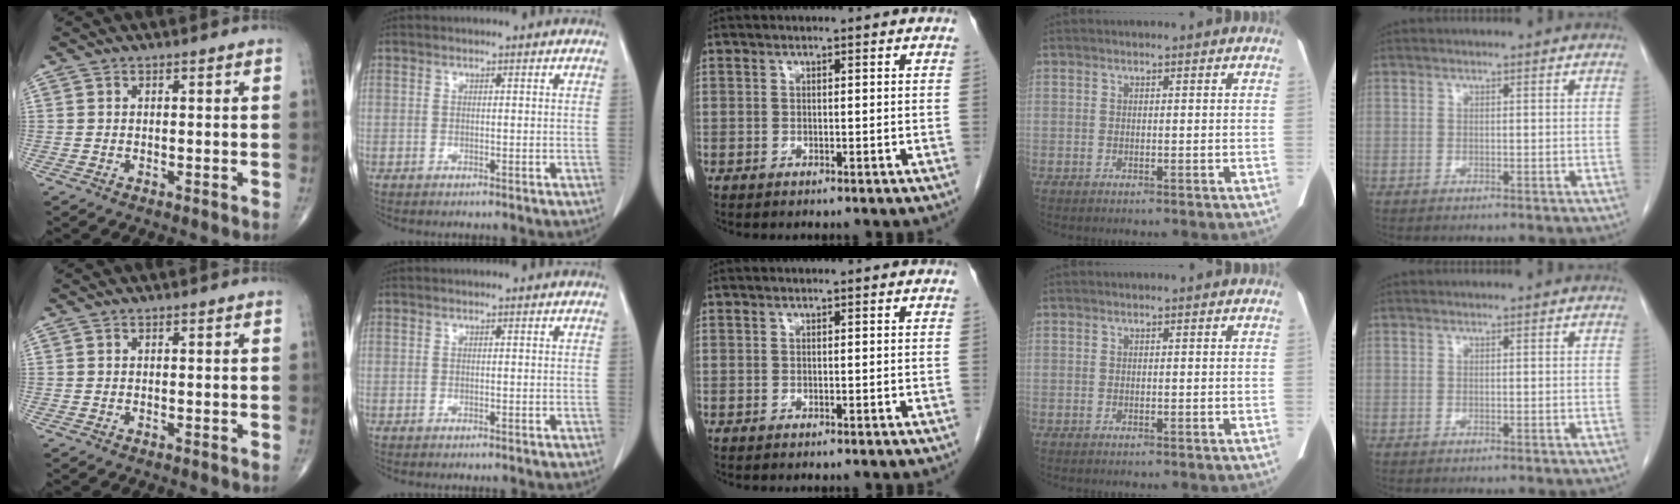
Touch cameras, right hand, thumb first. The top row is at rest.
{}